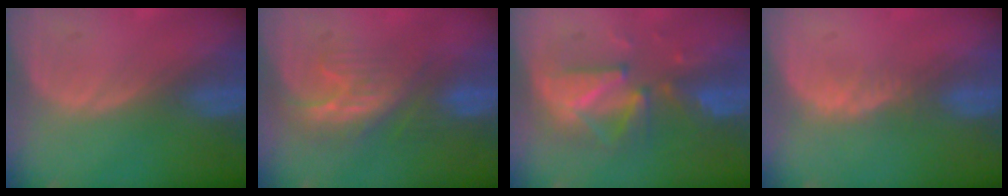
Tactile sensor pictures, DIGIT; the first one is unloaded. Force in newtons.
{"total": 7.5, "press": 7.2, "slide": 1.9}
{"total": 8.0, "press": 8.0, "slide": 0.8}
{"total": 2.1, "press": 1.5, "slide": 1.4}